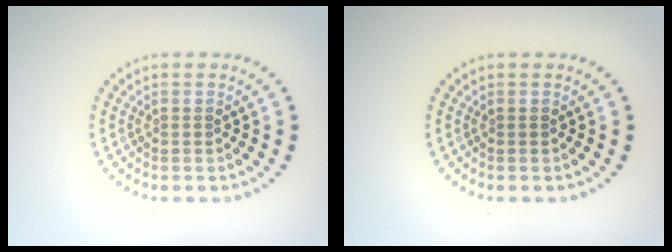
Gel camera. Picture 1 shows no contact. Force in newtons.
{"total": 0.0}